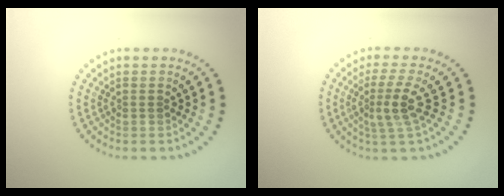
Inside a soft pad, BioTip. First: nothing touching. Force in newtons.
{"total": 2.8, "press": 2.4, "slide": 1.5}